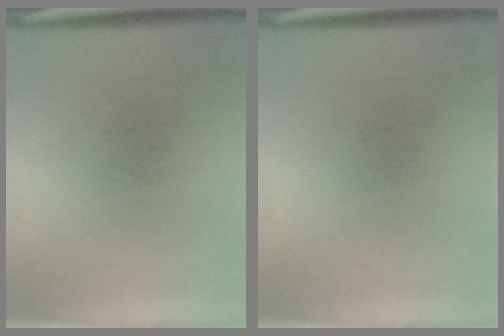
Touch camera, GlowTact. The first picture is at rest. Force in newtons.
{"total": 0.0}